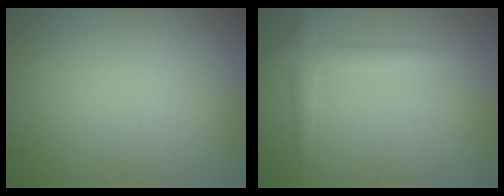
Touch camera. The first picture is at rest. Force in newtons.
{"total": 2.0, "press": 2.0, "slide": 0.0}